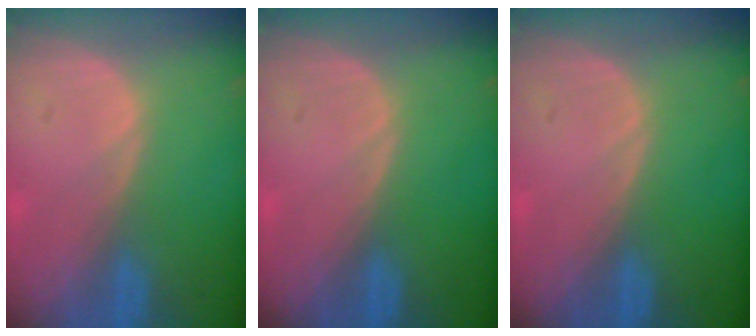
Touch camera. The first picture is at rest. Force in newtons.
{"total": 0.0}
{"total": 0.0}